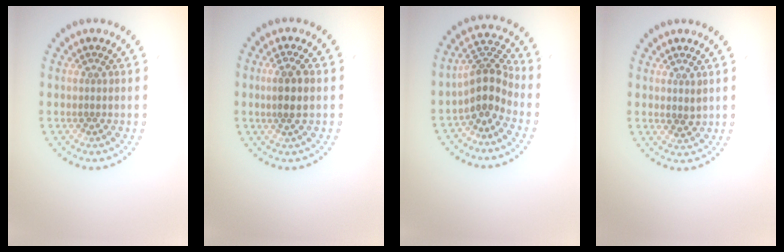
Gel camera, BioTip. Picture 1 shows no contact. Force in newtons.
{"total": 2.6, "press": 2.3, "slide": 1.0}
{"total": 3.8, "press": 3.0, "slide": 2.4}
{"total": 1.1, "press": 1.0, "slide": 0.3}